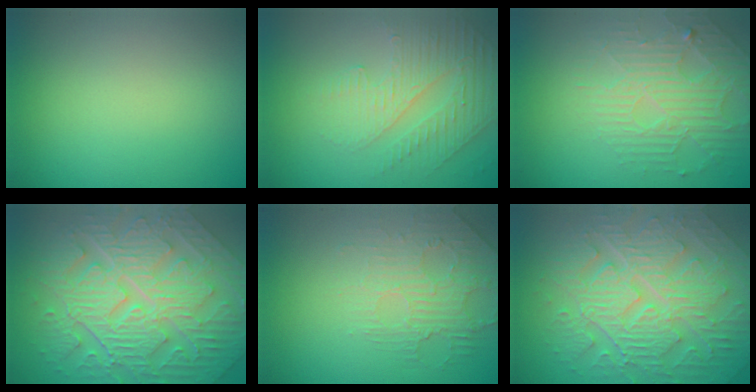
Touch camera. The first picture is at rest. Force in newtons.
{"total": 4.8, "press": 3.1, "slide": 3.6}
{"total": 4.7, "press": 3.5, "slide": 3.1}
{"total": 11.6, "press": 7.9, "slide": 8.4}
{"total": 2.3, "press": 1.5, "slide": 1.7}
{"total": 10.2, "press": 6.8, "slide": 7.5}